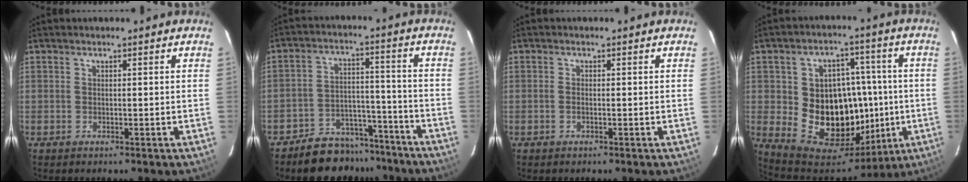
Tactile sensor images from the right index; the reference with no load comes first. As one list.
[{"total": 12.1, "force": [-10.2, 6.0, 2.5], "torque": [-0.053, 0.042, -0.136]}, {"total": 0.6, "force": [-0.2, 0.3, 0.5], "torque": [-0.011, 0.000, -0.004]}, {"total": 18.3, "force": [-1.2, 15.1, 10.2], "torque": [-0.193, 0.023, 0.009]}]